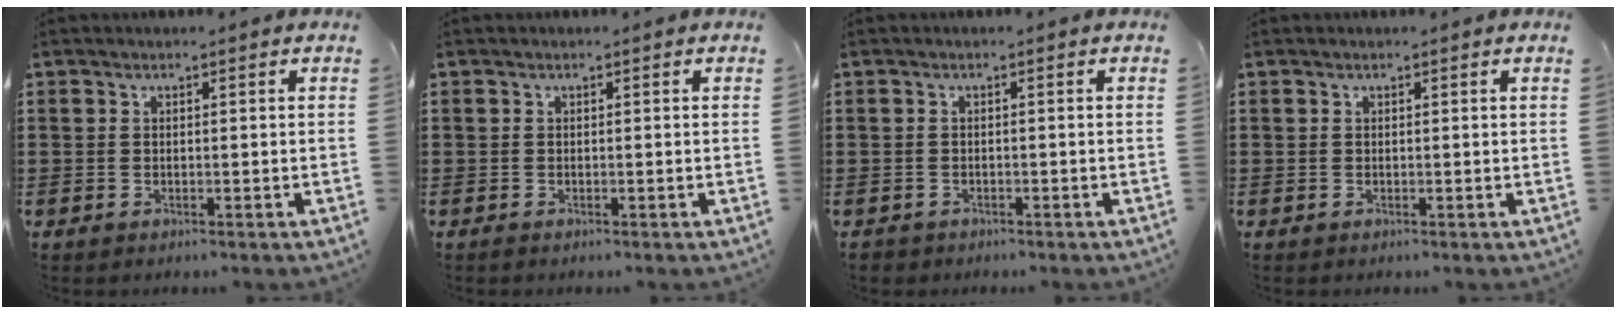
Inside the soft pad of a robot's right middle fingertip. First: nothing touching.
{"total": 0.0}
{"total": 0.9, "force": [-0.8, 0.3, -0.1], "torque": [-0.002, -0.001, -0.017]}
{"total": 0.0}